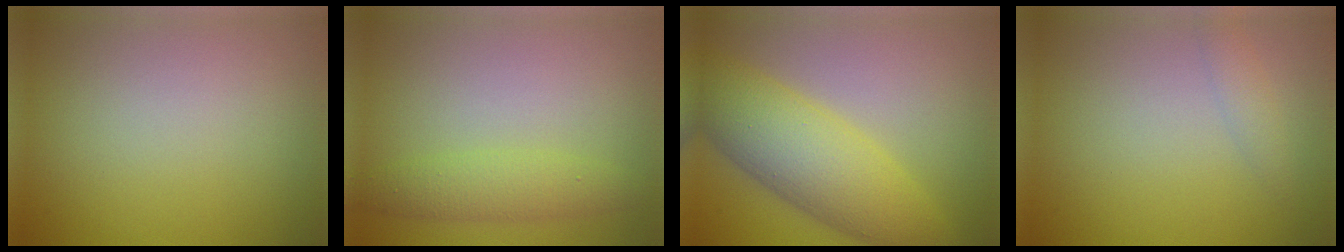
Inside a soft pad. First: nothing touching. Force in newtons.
{"total": 2.8, "press": 2.8, "slide": 0.0}
{"total": 8.0, "press": 8.0, "slide": 0.1}
{"total": 1.3, "press": 1.3, "slide": 0.0}